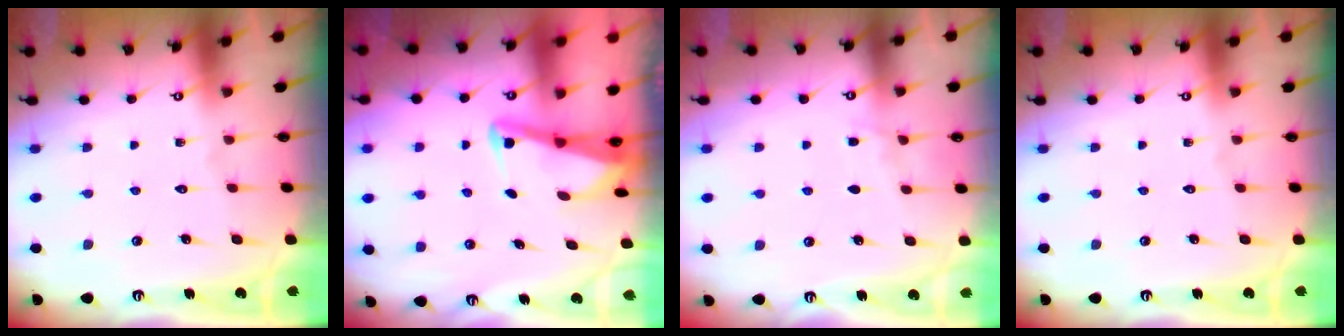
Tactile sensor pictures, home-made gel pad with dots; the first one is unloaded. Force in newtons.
{"total": 3.1, "press": 3.1, "slide": 0.3}
{"total": 4.6, "press": 4.6, "slide": 0.5}
{"total": 0.0}